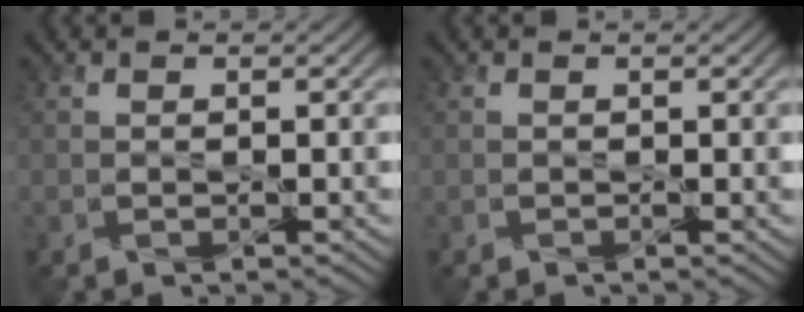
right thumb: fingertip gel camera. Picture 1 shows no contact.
{"total": 0.0}